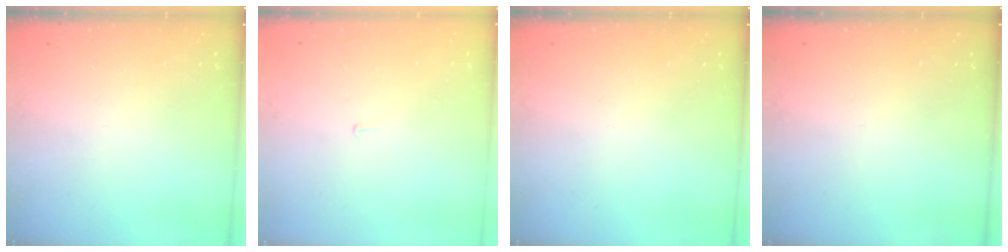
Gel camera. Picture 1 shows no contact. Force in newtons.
{"total": 2.2, "press": 2.2, "slide": 0.1}
{"total": 0.0}
{"total": 0.0}